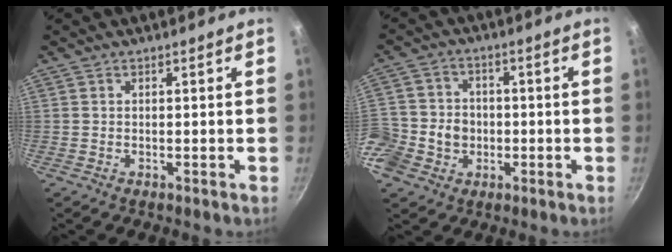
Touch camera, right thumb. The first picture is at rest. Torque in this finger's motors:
{"motor_torque": [1.41, 1.39, 0.95, -0.77, 0.09]}